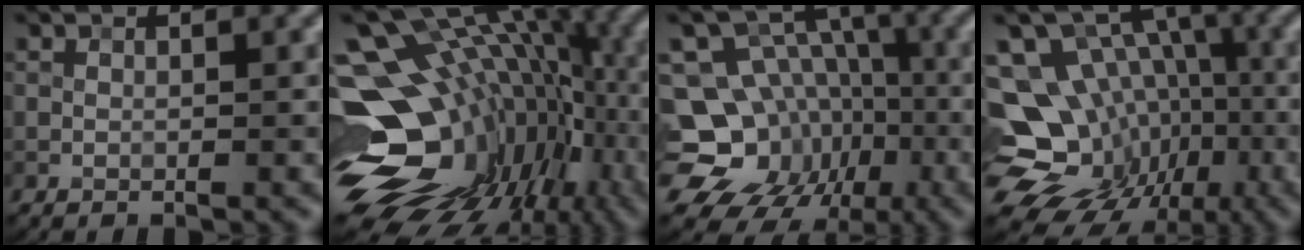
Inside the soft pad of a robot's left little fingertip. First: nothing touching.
{"total": 18.3, "force": [-2.5, 12.2, 13.4], "torque": [-0.191, 0.000, -0.007]}
{"total": 15.7, "force": [-5.6, 13.7, 5.4], "torque": [-0.109, -0.011, -0.106]}
{"total": 15.8, "force": [-4.9, 13.1, 7.5], "torque": [-0.147, 0.001, -0.069]}